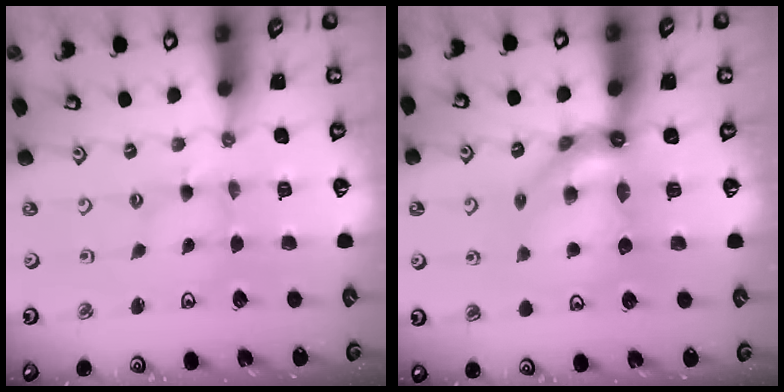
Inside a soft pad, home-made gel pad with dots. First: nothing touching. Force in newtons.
{"total": 11.0, "press": 10.9, "slide": 1.5}